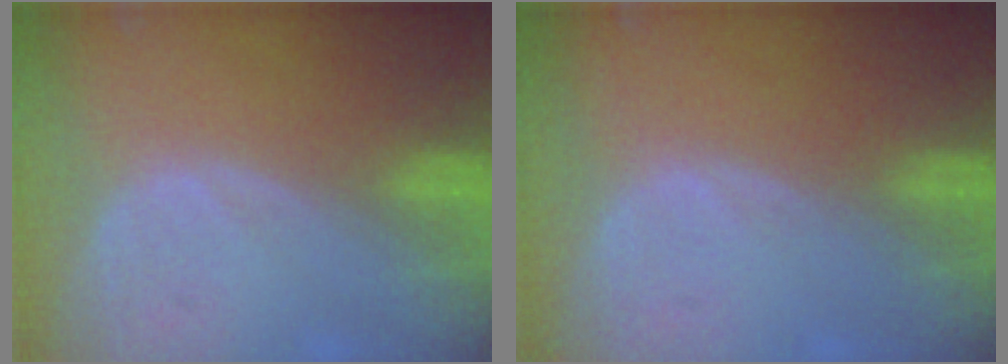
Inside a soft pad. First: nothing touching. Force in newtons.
{"total": 0.0}